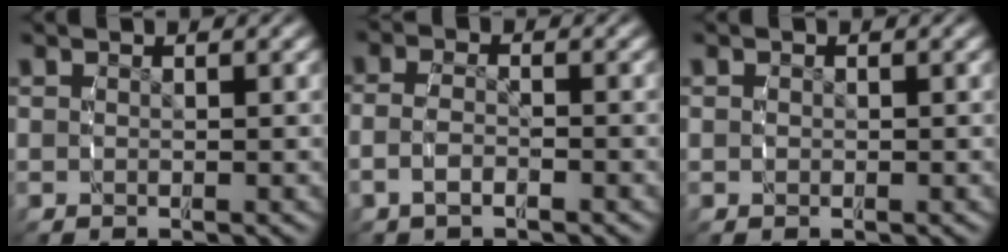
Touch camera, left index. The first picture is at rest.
{"total": 2.2, "force": [-1.1, 1.0, 1.6], "torque": [-0.044, -0.010, -0.016]}
{"total": 0.0}